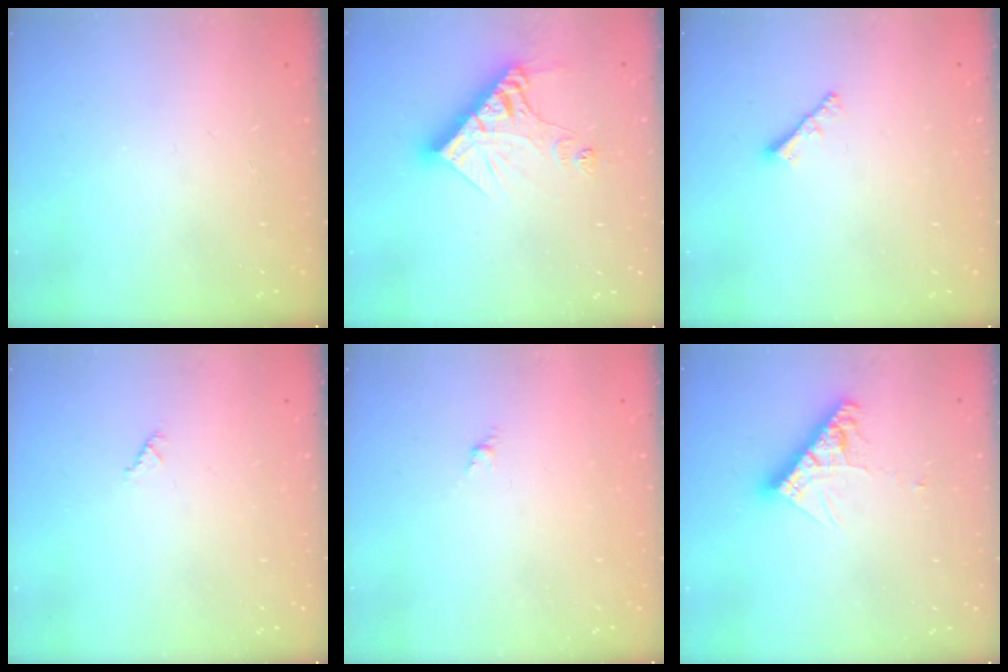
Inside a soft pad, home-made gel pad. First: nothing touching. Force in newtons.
{"total": 13.3, "press": 13.2, "slide": 1.7}
{"total": 2.0, "press": 2.0, "slide": 0.5}
{"total": 0.6, "press": 0.6, "slide": 0.2}
{"total": 1.1, "press": 1.0, "slide": 0.5}
{"total": 9.5, "press": 9.4, "slide": 0.8}